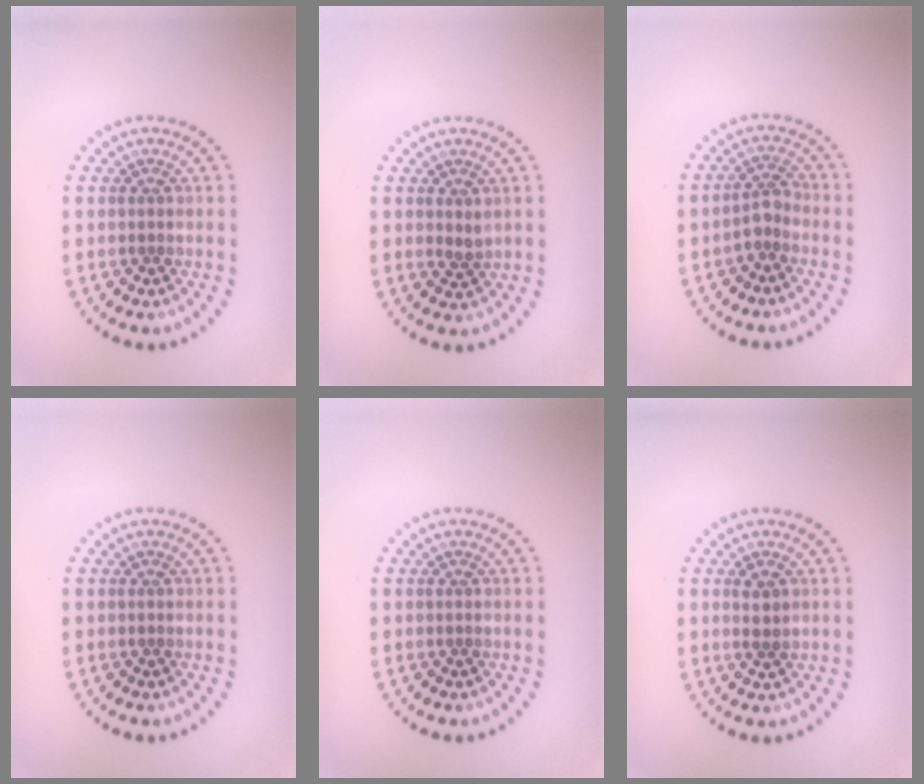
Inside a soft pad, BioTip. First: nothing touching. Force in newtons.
{"total": 1.0, "press": 0.9, "slide": 0.4}
{"total": 1.8, "press": 1.3, "slide": 1.1}
{"total": 0.0}
{"total": 0.0}
{"total": 1.5, "press": 1.3, "slide": 0.7}